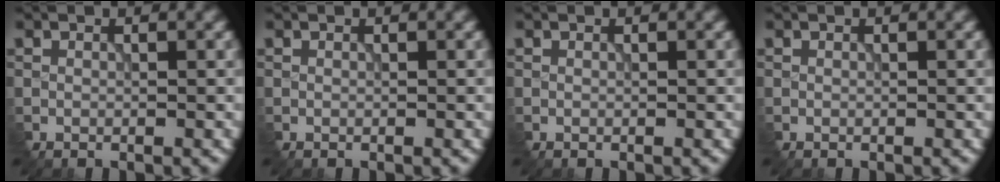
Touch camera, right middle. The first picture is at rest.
{"total": 0.0}
{"total": 0.0}
{"total": 0.0}